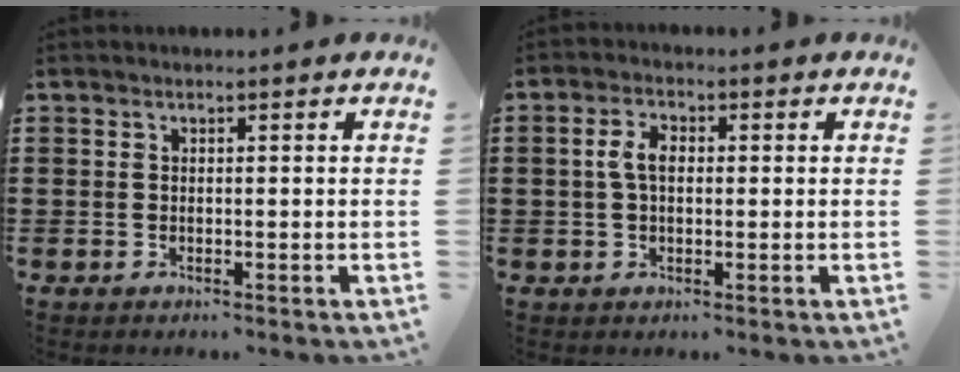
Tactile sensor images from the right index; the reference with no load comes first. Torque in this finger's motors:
{"motor_torque": [0.42, -0.34, 0.22, 0.09]}